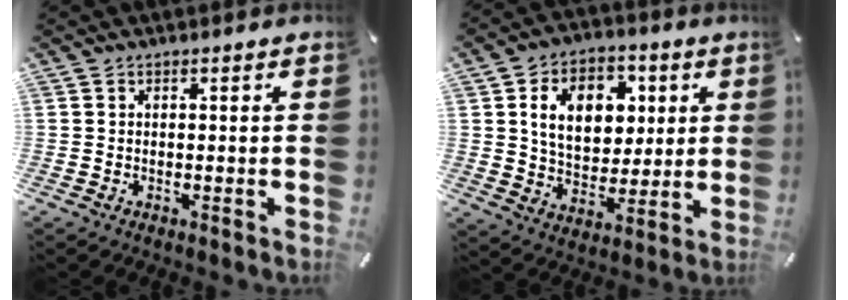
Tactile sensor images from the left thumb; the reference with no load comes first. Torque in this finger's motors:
{"motor_torque": [2.12, 2.17, 0.56, 0.09, 0.15]}